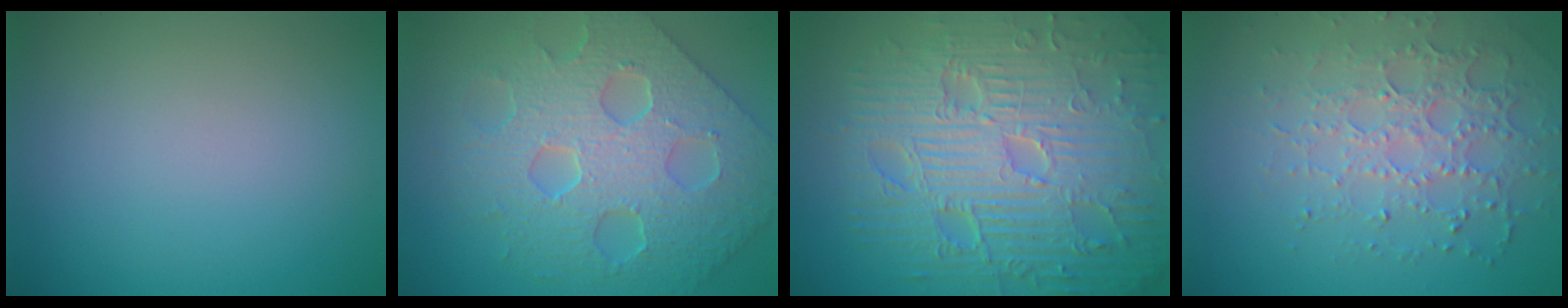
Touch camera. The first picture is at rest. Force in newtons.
{"total": 7.7, "press": 6.5, "slide": 4.0}
{"total": 12.4, "press": 8.0, "slide": 9.5}
{"total": 4.2, "press": 3.8, "slide": 1.6}